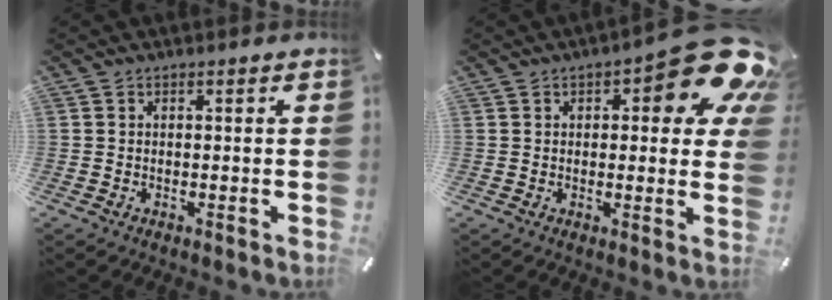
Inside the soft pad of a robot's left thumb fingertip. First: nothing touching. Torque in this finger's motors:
{"motor_torque": [3.23, 1.78, 0.38, -0.25, 0.21]}